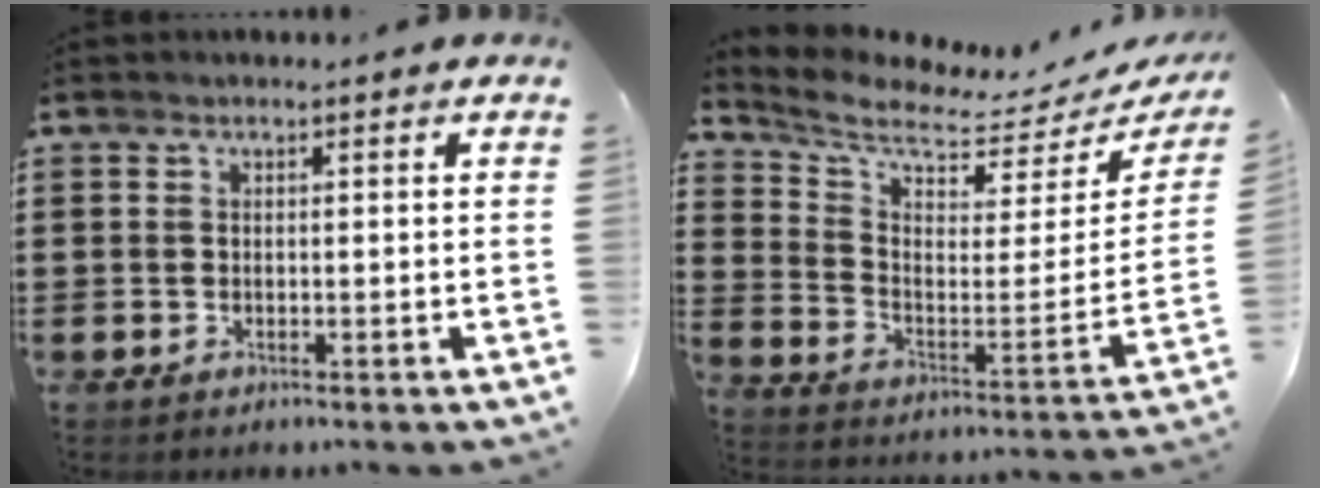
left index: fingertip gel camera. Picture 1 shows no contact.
{"total": 5.5, "force": [5.0, 0.9, 2.1], "torque": [-0.070, -0.056, 0.081]}